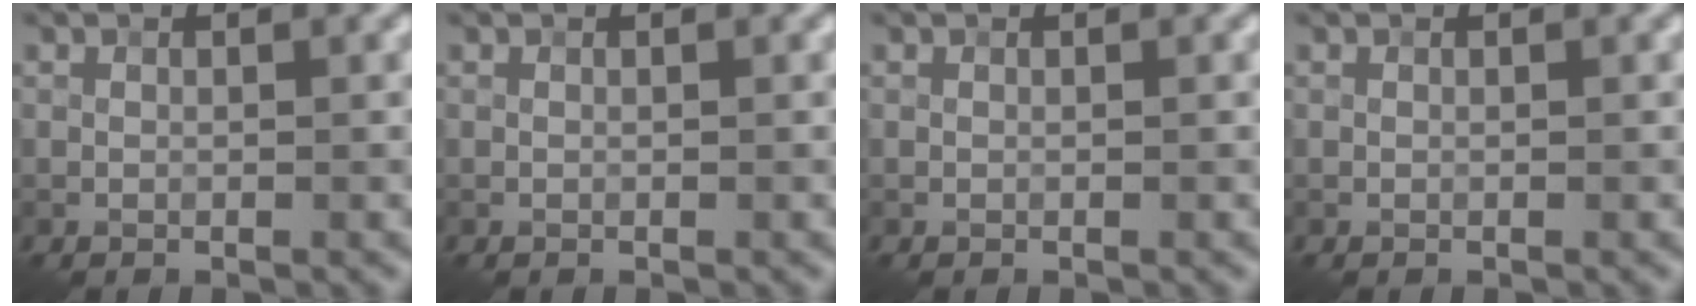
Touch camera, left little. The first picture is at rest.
{"total": 0.0}
{"total": 0.0}
{"total": 0.0}